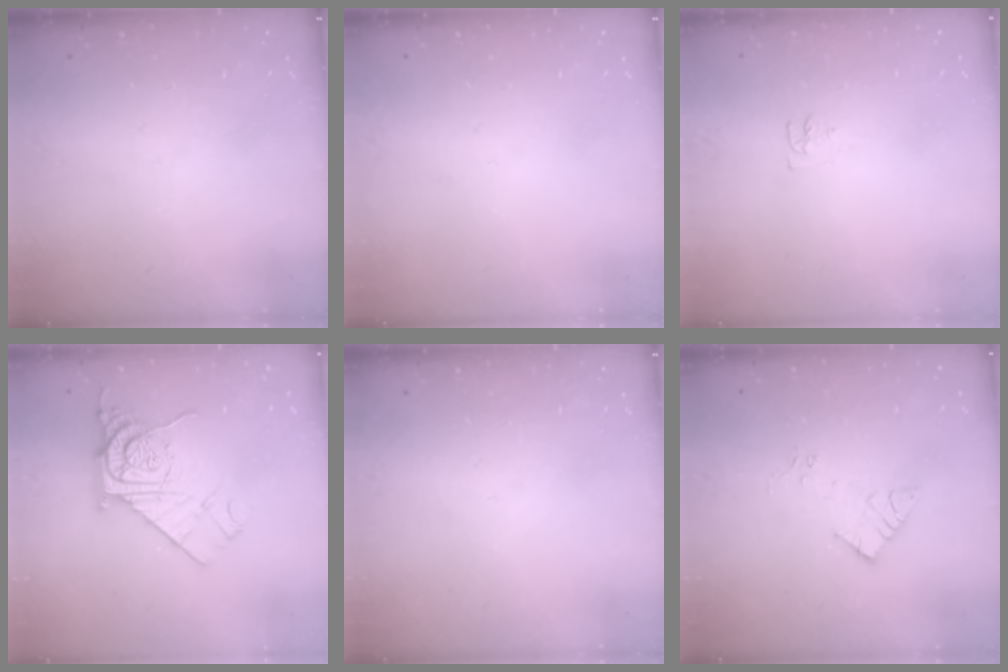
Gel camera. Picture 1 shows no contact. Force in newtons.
{"total": 0.0}
{"total": 4.0, "press": 3.9, "slide": 0.4}
{"total": 12.4, "press": 12.3, "slide": 0.9}
{"total": 0.0}
{"total": 7.2, "press": 7.2, "slide": 0.5}